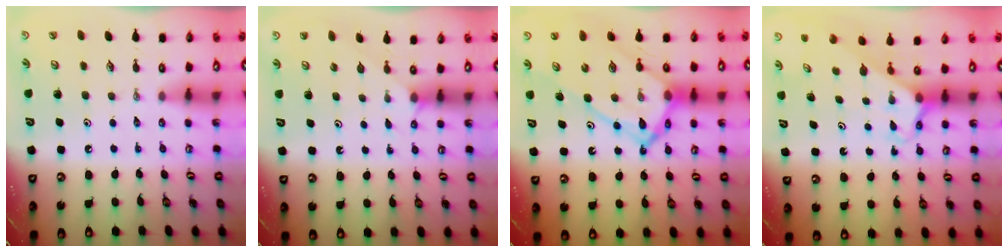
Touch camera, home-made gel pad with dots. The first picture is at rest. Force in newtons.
{"total": 3.9, "press": 3.9, "slide": 0.3}
{"total": 18.5, "press": 18.3, "slide": 2.1}
{"total": 2.5, "press": 2.5, "slide": 0.2}